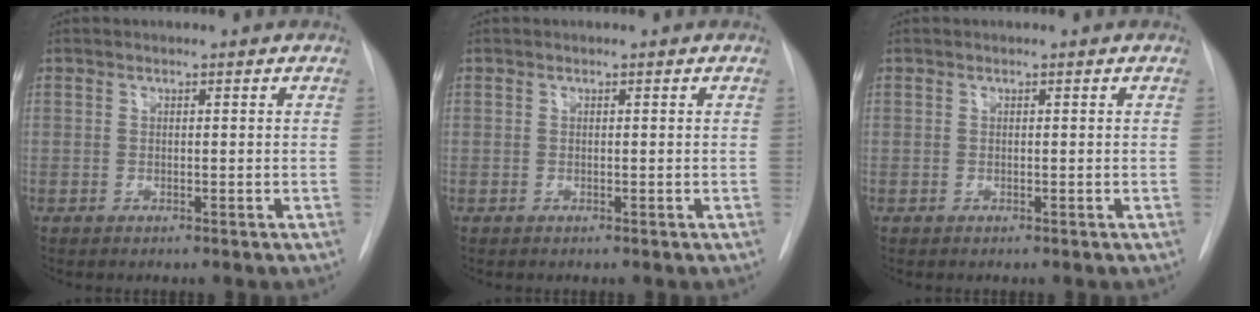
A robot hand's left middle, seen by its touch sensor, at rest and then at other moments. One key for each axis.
{"total": 0.0}
{"total": 0.0}